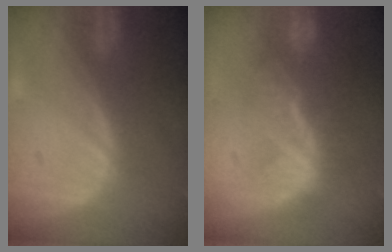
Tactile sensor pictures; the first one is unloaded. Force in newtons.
{"total": 8.6, "press": 8.0, "slide": 2.9}